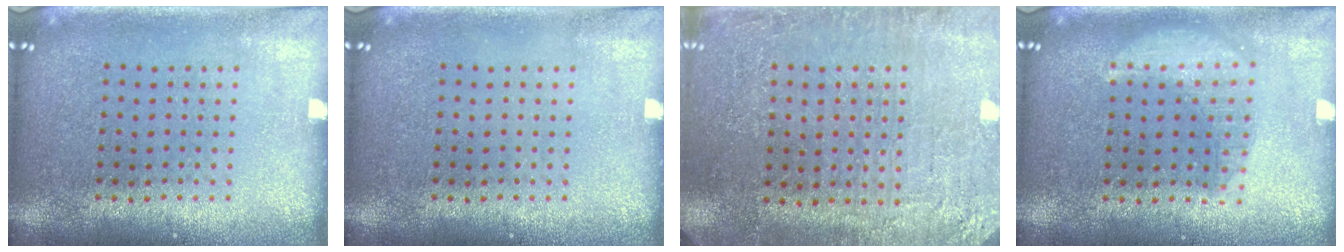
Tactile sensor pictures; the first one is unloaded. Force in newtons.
{"total": 0.0}
{"total": 2.9, "press": 2.9, "slide": 0.4}
{"total": 1.3, "press": 1.3, "slide": 0.2}